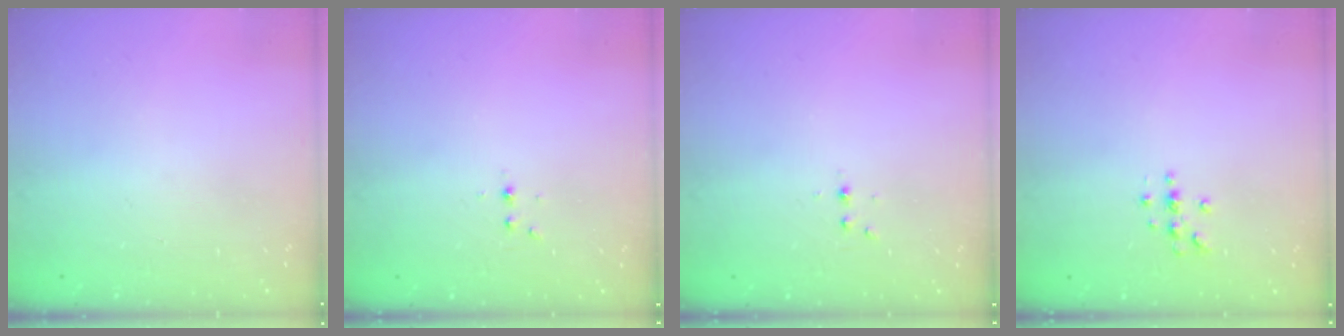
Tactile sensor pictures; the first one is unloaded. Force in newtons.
{"total": 3.0, "press": 2.6, "slide": 1.5}
{"total": 3.0, "press": 2.6, "slide": 1.5}
{"total": 3.4, "press": 3.4, "slide": 0.4}